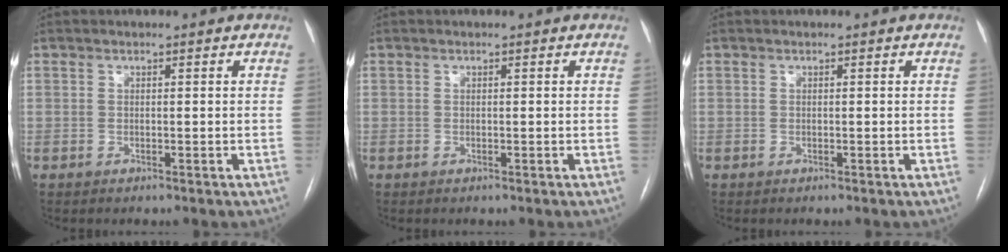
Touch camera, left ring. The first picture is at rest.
{"total": 0.0}
{"total": 0.0}